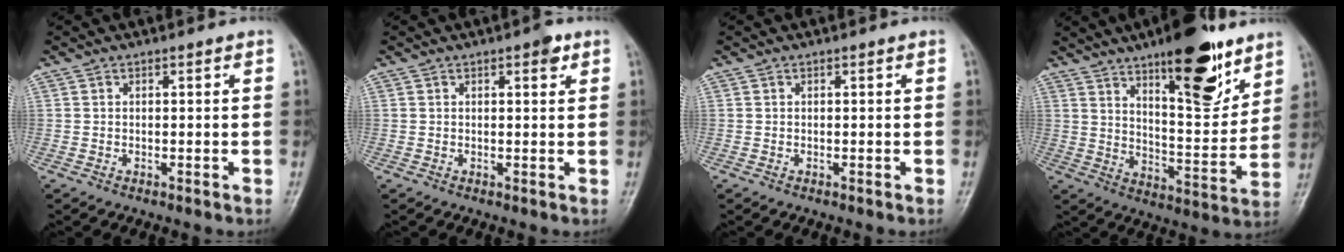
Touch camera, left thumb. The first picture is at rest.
{"total": 2.3, "force": [1.3, 0.9, 1.7], "torque": [-0.018, -0.003, 0.014]}
{"total": 0.0}
{"total": 18.3, "force": [11.2, 6.0, 13.2], "torque": [-0.157, -0.068, 0.179]}